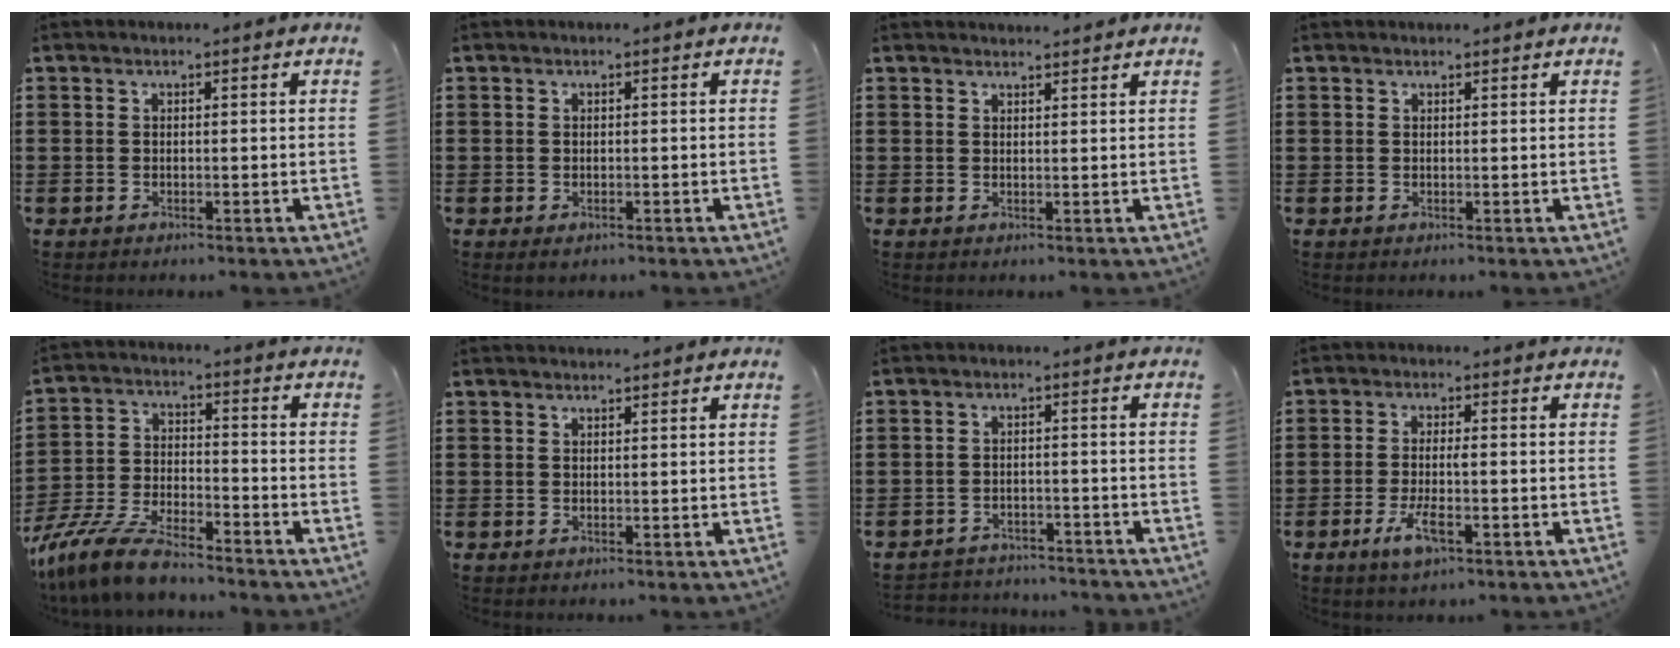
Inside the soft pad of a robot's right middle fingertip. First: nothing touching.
{"total": 0.0}
{"total": 1.6, "force": [1.5, 0.1, 0.2], "torque": [0.001, -0.002, 0.027]}
{"total": 0.5, "force": [0.5, 0.1, 0.0], "torque": [0.006, -0.003, 0.008]}
{"total": 9.0, "force": [-8.1, 1.5, 3.6], "torque": [-0.084, 0.011, -0.161]}
{"total": 0.9, "force": [0.9, 0.1, 0.0], "torque": [-0.002, -0.001, 0.018]}
{"total": 2.8, "force": [-2.7, 0.3, -0.1], "torque": [-0.004, 0.000, -0.060]}
{"total": 4.3, "force": [-1.5, 1.2, 3.8], "torque": [-0.083, -0.004, -0.035]}